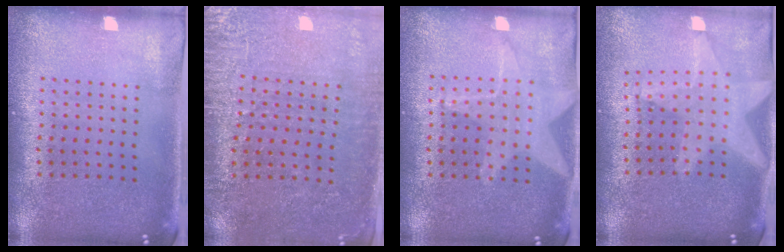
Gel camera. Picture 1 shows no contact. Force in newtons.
{"total": 2.9, "press": 2.8, "slide": 0.9}
{"total": 1.5, "press": 1.4, "slide": 0.5}
{"total": 2.2, "press": 1.7, "slide": 1.3}